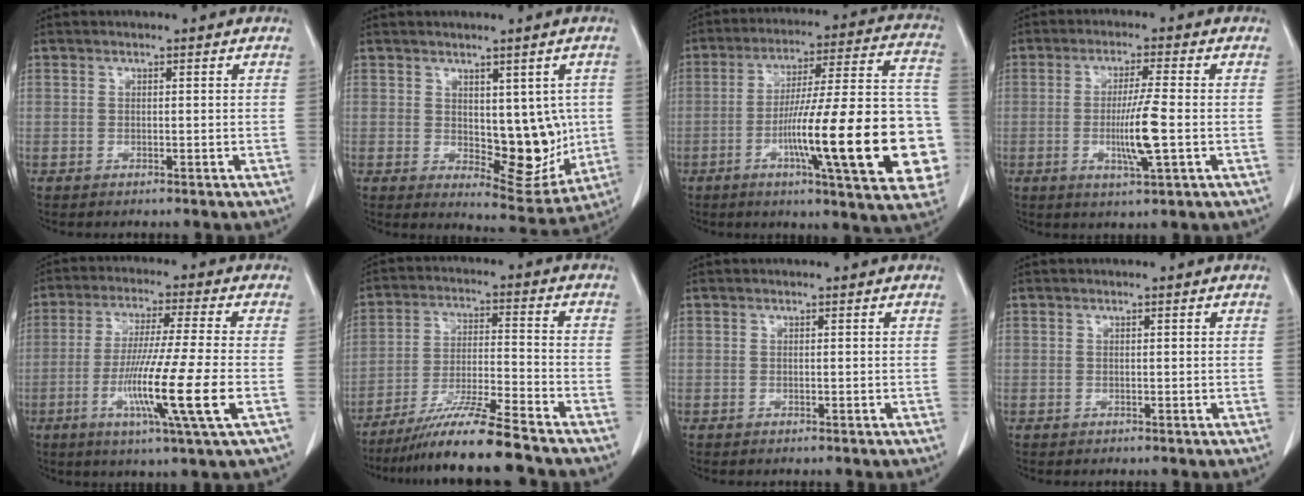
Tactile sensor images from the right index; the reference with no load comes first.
{"total": 9.7, "force": [0.1, 4.9, 8.3], "torque": [-0.087, -0.010, 0.021]}
{"total": 25.9, "force": [-6.7, 2.8, 24.8], "torque": [-0.279, 0.012, -0.096]}
{"total": 7.2, "force": [-1.3, -0.4, 7.0], "torque": [-0.127, -0.013, -0.025]}
{"total": 13.3, "force": [-3.8, -1.5, 12.6], "torque": [-0.240, -0.028, -0.074]}
{"total": 11.4, "force": [-9.5, -1.2, 6.2], "torque": [-0.107, -0.023, -0.170]}
{"total": 0.0}
{"total": 0.0}